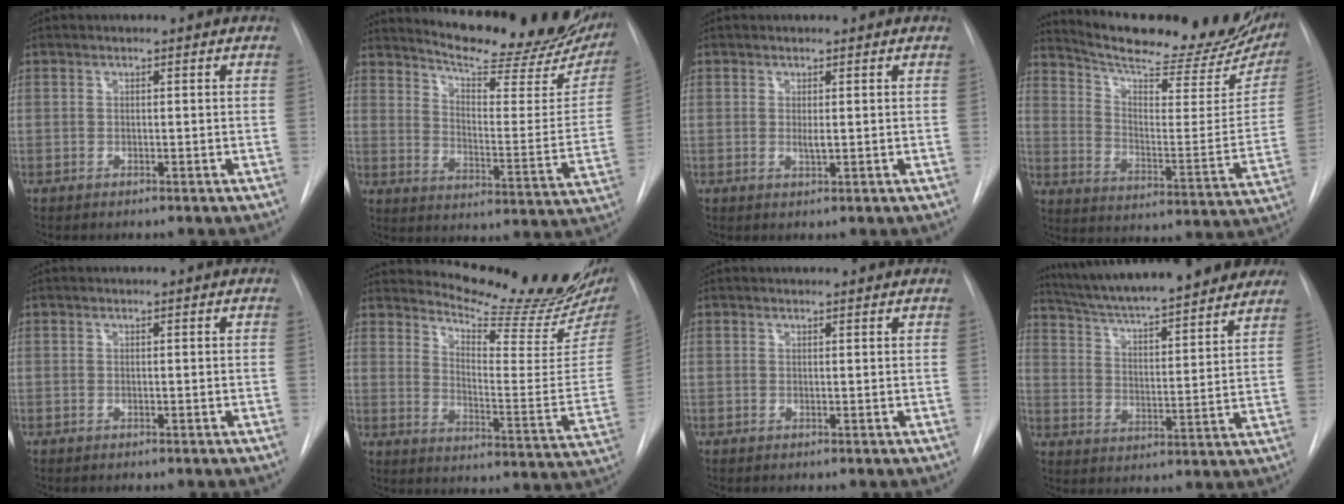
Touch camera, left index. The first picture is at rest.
{"total": 24.3, "force": [21.1, 4.7, 11.0], "torque": [-0.156, -0.079, 0.264]}
{"total": 1.0, "force": [-0.4, 0.1, 0.9], "torque": [-0.023, -0.008, -0.003]}
{"total": 26.8, "force": [23.0, 4.7, 13.1], "torque": [-0.201, -0.065, 0.302]}
{"total": 0.0}
{"total": 18.0, "force": [16.8, -0.2, 6.6], "torque": [-0.107, -0.119, 0.220]}
{"total": 1.6, "force": [1.5, 0.2, 0.2], "torque": [-0.009, 0.006, 0.016]}
{"total": 24.5, "force": [21.3, 3.5, 11.7], "torque": [-0.184, -0.006, 0.293]}